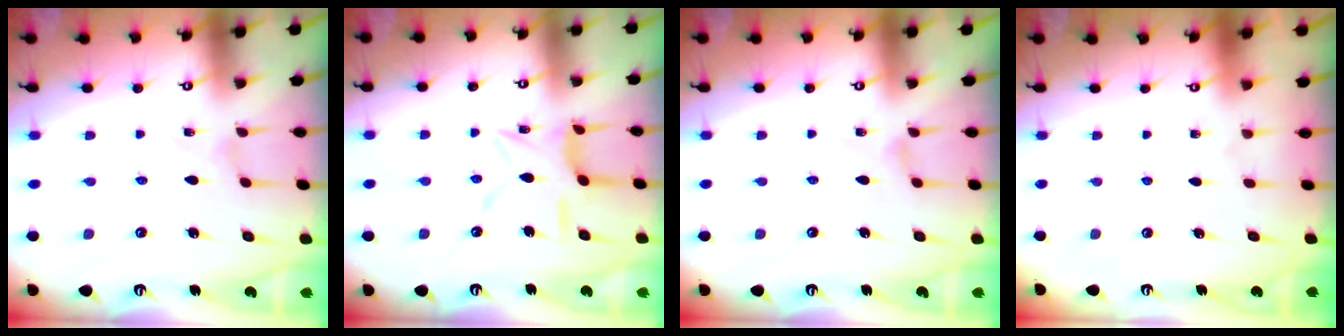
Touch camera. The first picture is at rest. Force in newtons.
{"total": 9.9, "press": 9.9, "slide": 0.9}
{"total": 0.0}
{"total": 0.0}